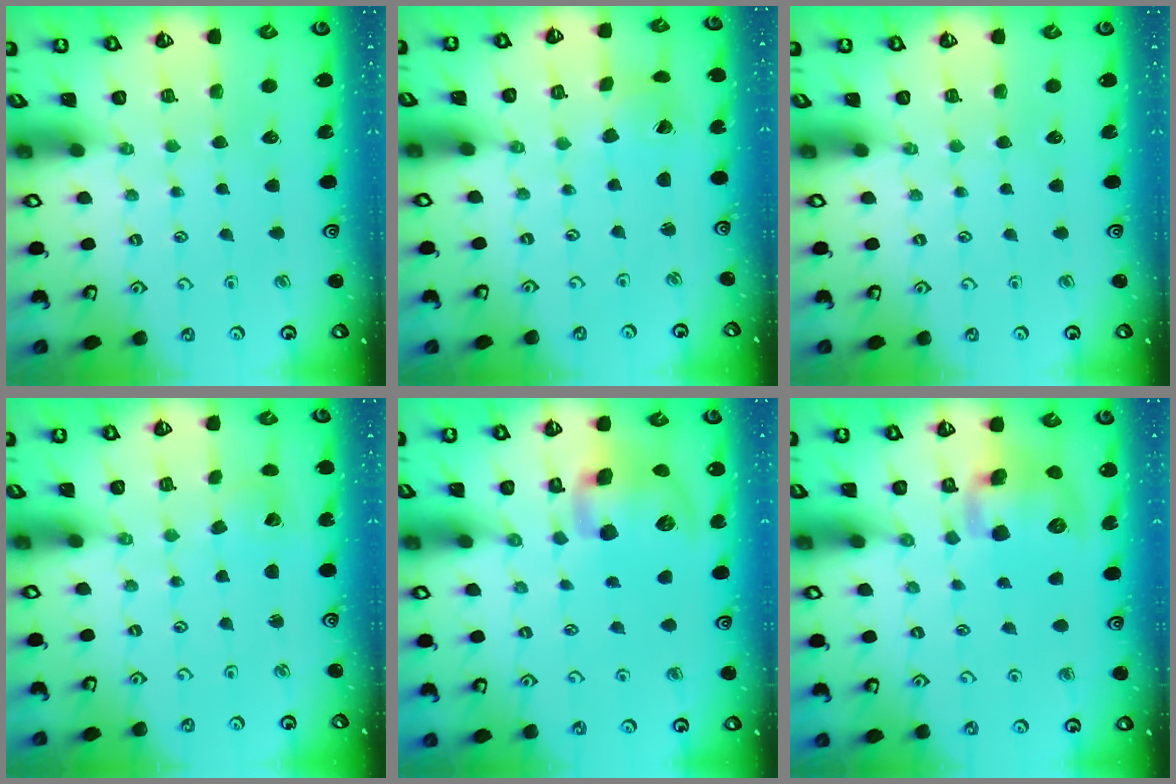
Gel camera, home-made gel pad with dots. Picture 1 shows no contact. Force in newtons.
{"total": 2.0, "press": 2.0, "slide": 0.3}
{"total": 0.0}
{"total": 1.8, "press": 1.8, "slide": 0.1}
{"total": 14.3, "press": 14.1, "slide": 2.5}
{"total": 12.6, "press": 12.5, "slide": 2.1}